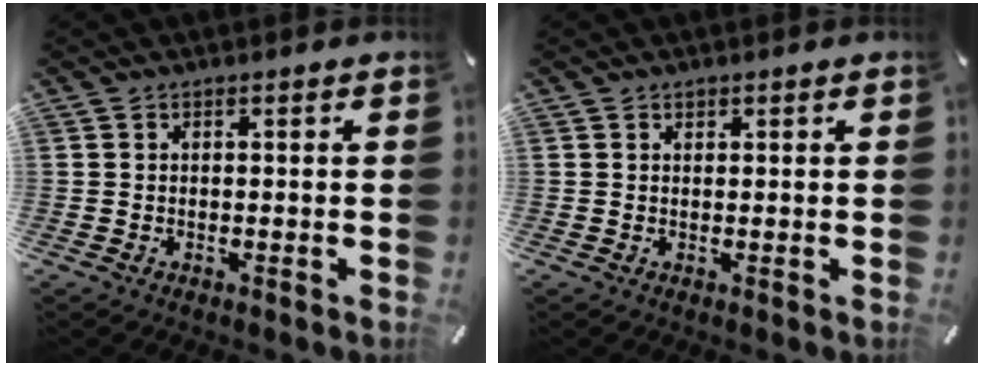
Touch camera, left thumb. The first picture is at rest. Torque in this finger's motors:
{"motor_torque": [-0.15, -0.08, 0.04, -0.20, -0.04]}